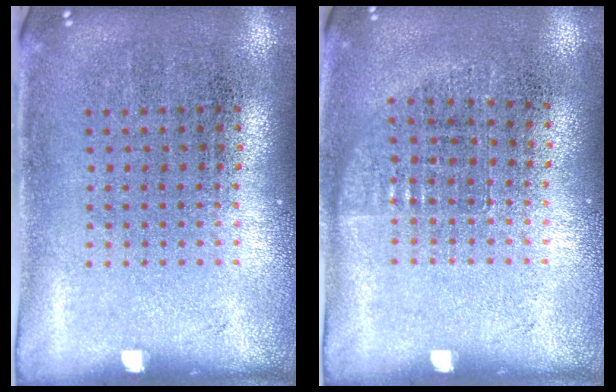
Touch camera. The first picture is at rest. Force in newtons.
{"total": 0.7, "press": 0.6, "slide": 0.4}